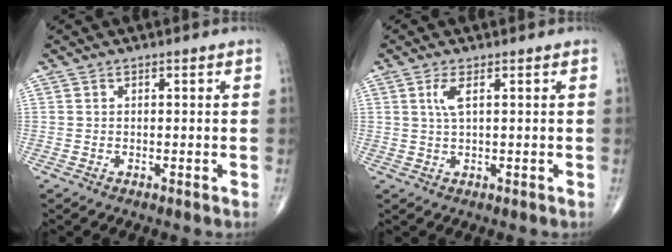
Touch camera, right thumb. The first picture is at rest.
{"total": 2.8, "force": [0.9, 0.6, 2.5], "torque": [-0.064, 0.002, 0.024]}